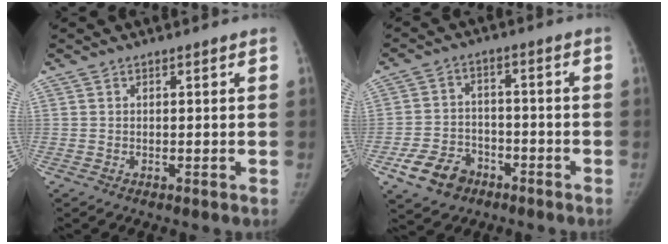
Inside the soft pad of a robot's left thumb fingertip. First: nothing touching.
{"total": 8.7, "force": [-4.9, 6.3, 3.6], "torque": [-0.051, 0.029, -0.081]}